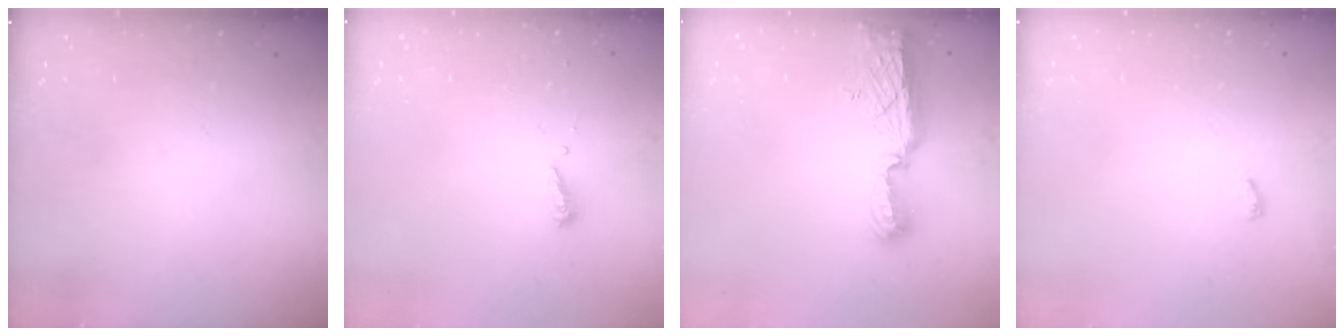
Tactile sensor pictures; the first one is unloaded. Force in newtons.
{"total": 5.3, "press": 5.3, "slide": 0.5}
{"total": 11.5, "press": 10.3, "slide": 5.0}
{"total": 6.4, "press": 3.3, "slide": 5.5}